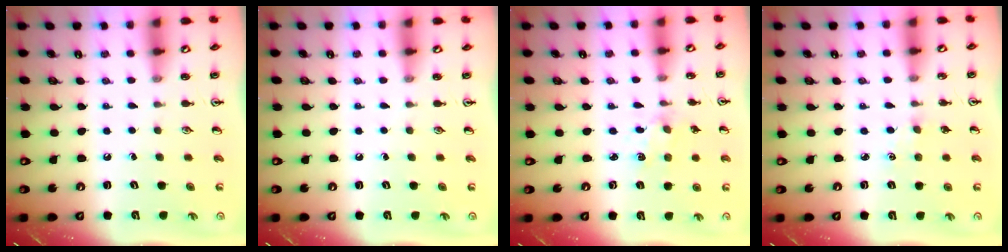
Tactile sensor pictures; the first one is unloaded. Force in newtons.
{"total": 0.0}
{"total": 1.8, "press": 1.7, "slide": 0.5}
{"total": 0.6, "press": 0.6, "slide": 0.2}